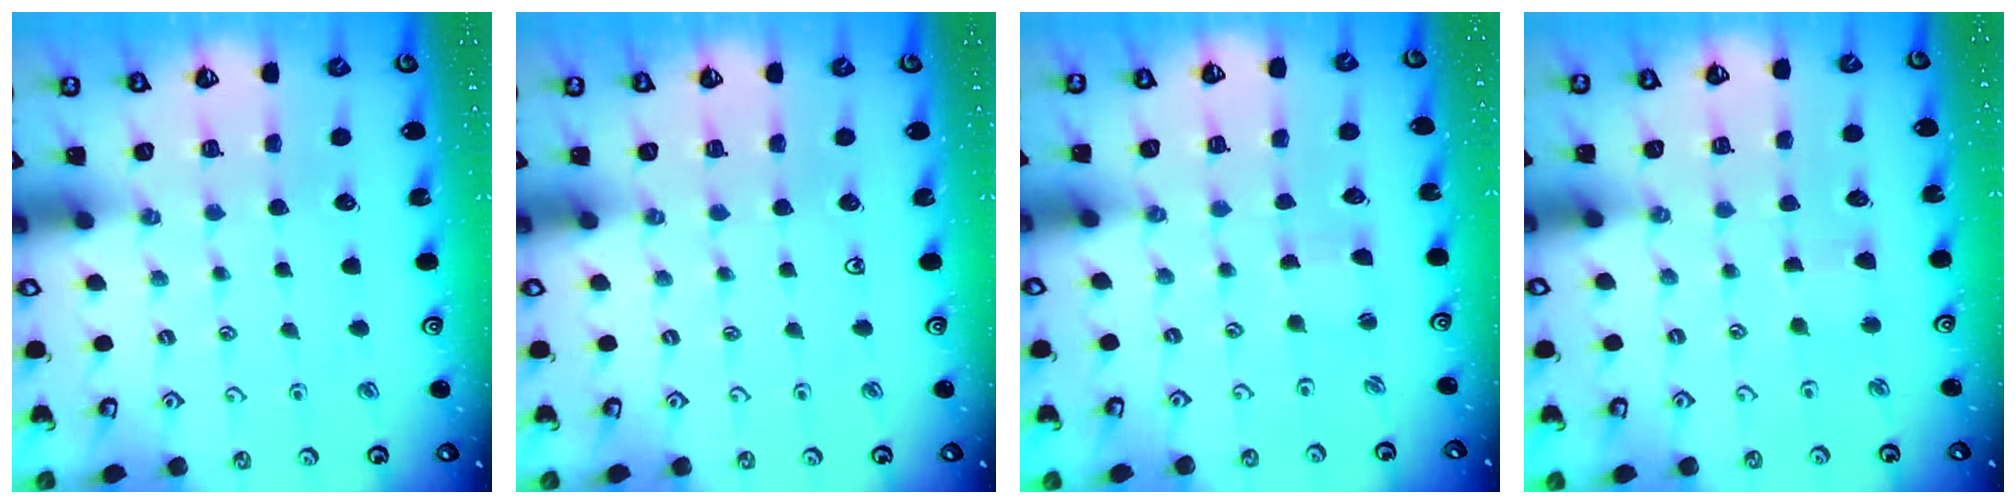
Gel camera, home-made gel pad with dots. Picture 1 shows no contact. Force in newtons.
{"total": 0.0}
{"total": 1.0, "press": 1.0, "slide": 0.0}
{"total": 2.5, "press": 2.5, "slide": 0.3}